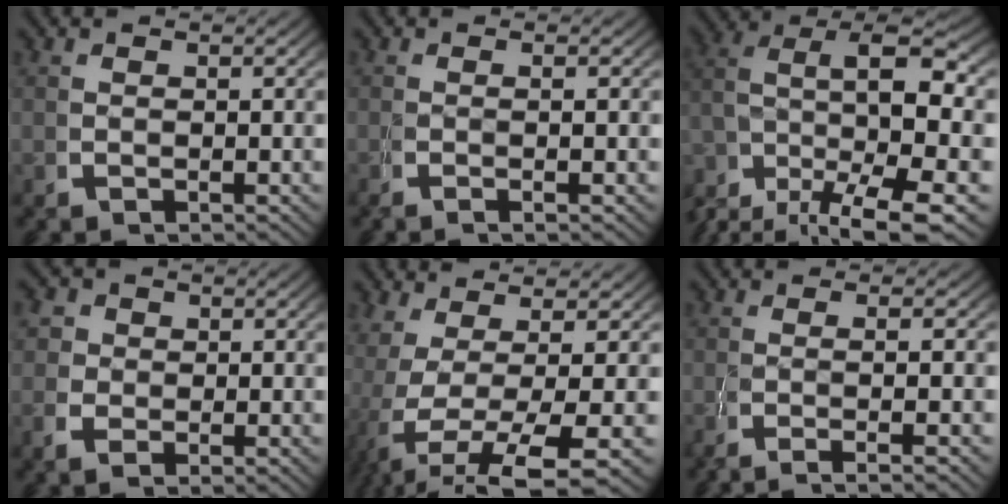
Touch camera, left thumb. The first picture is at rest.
{"total": 1.5, "force": [0.0, -0.3, 1.5], "torque": [-0.032, 0.004, -0.004]}
{"total": 11.5, "force": [-0.7, 7.1, 9.0], "torque": [-0.187, -0.053, 0.011]}
{"total": 2.7, "force": [0.4, 2.3, 1.3], "torque": [-0.031, -0.006, 0.002]}
{"total": 9.5, "force": [-2.1, 4.6, 8.1], "torque": [-0.181, -0.045, -0.001]}
{"total": 3.9, "force": [-1.8, 0.3, 3.5], "torque": [-0.066, -0.003, -0.030]}